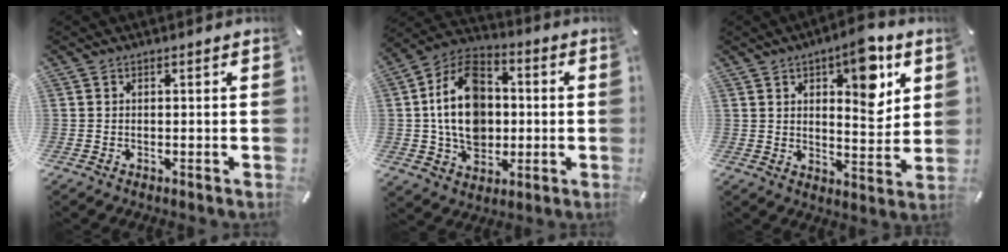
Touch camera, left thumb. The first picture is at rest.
{"total": 16.3, "force": [0.2, 12.4, 10.6], "torque": [-0.221, 0.009, 0.003]}
{"total": 12.4, "force": [6.2, 5.5, 9.2], "torque": [-0.107, -0.036, 0.098]}